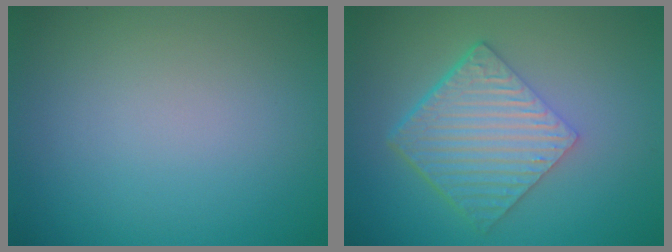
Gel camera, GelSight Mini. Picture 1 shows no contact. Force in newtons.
{"total": 6.5, "press": 4.4, "slide": 4.7}